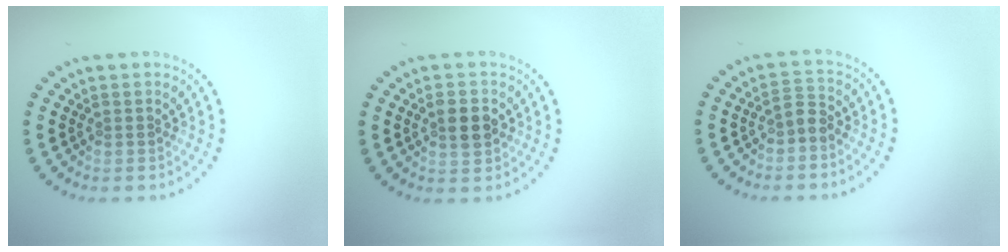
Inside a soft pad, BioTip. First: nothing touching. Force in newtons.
{"total": 2.7, "press": 2.7, "slide": 0.2}
{"total": 1.5, "press": 1.2, "slide": 0.9}